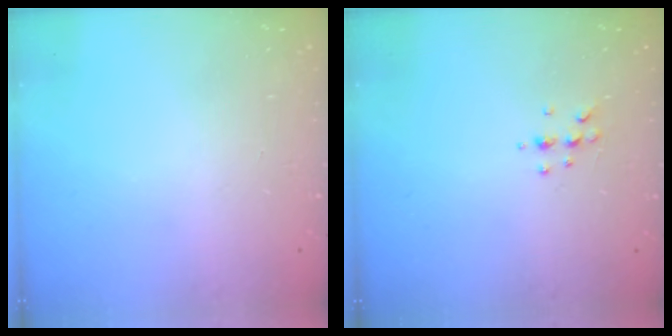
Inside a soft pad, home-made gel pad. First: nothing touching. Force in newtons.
{"total": 5.1, "press": 4.9, "slide": 1.4}